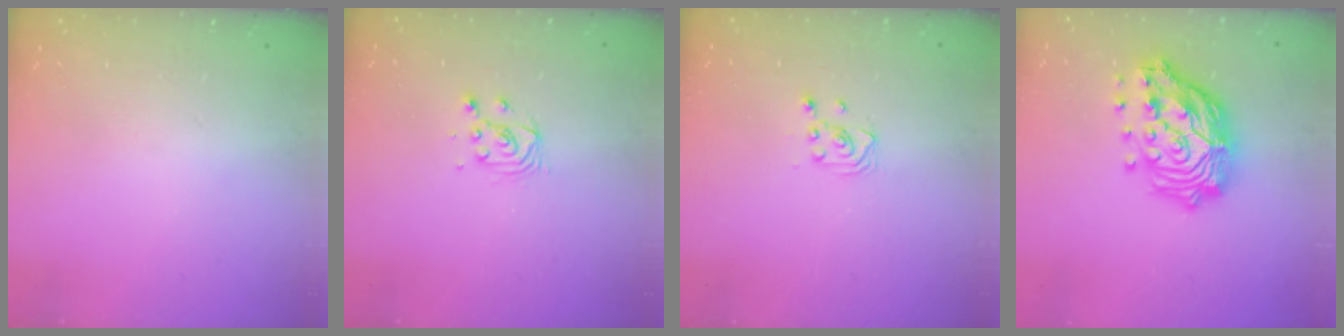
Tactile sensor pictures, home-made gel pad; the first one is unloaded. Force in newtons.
{"total": 3.8, "press": 3.7, "slide": 0.5}
{"total": 2.2, "press": 2.2, "slide": 0.3}
{"total": 19.3, "press": 19.2, "slide": 2.1}